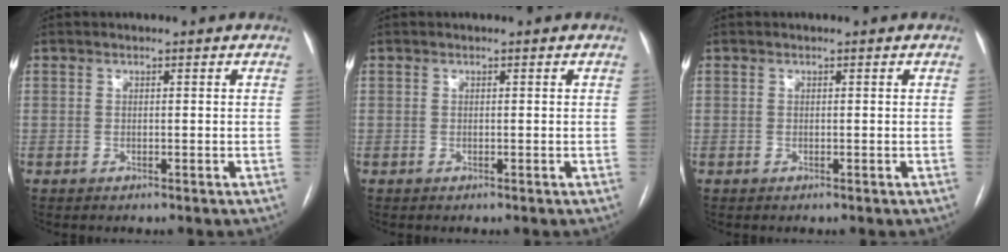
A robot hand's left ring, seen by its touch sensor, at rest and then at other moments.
{"total": 0.0}
{"total": 0.0}